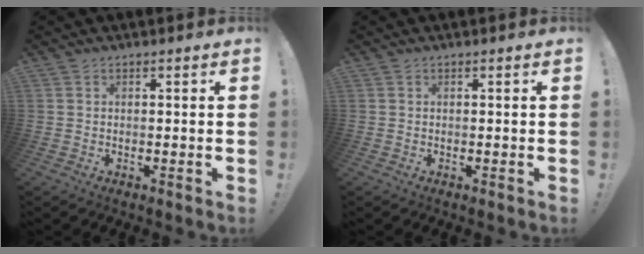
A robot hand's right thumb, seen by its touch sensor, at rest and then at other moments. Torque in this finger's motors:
{"motor_torque": [-0.14, 0.14, 0.00, 0.00, 0.02]}